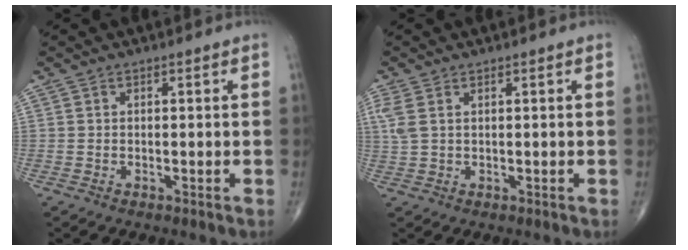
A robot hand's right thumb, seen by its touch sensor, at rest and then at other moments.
{"total": 3.5, "force": [1.3, 1.8, 2.7], "torque": [-0.083, 0.010, 0.034]}